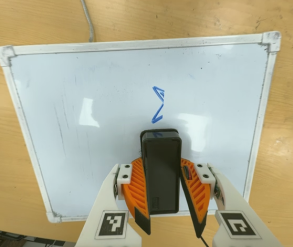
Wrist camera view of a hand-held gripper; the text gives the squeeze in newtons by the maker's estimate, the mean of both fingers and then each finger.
{"total": 8.3, "left": 8.5, "right": 8.1}